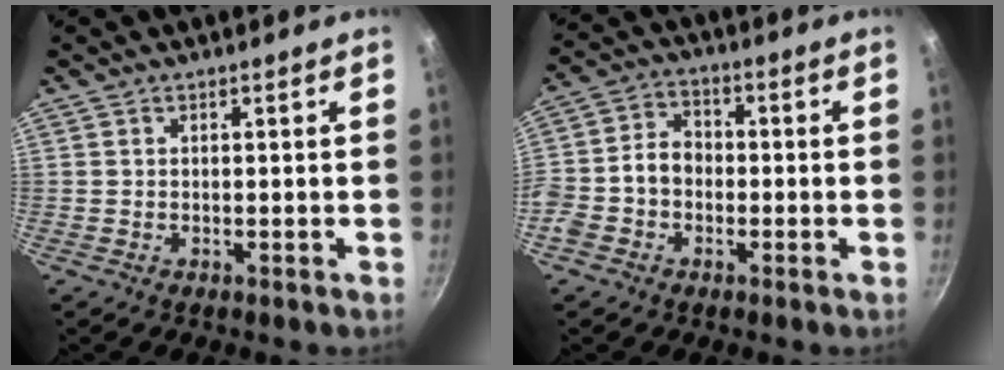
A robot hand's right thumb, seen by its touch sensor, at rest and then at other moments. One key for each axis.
{"total": 8.7, "fx": -2.0, "fy": 6.7, "fz": 5.3, "tx": -0.085, "ty": 0.036, "tz": -0.052}